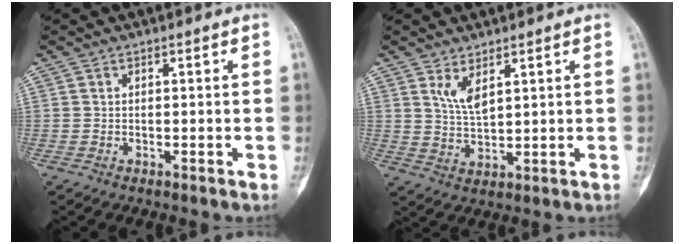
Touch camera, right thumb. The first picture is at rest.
{"total": 4.3, "force": [2.5, 1.7, 3.1], "torque": [-0.059, -0.020, 0.056]}